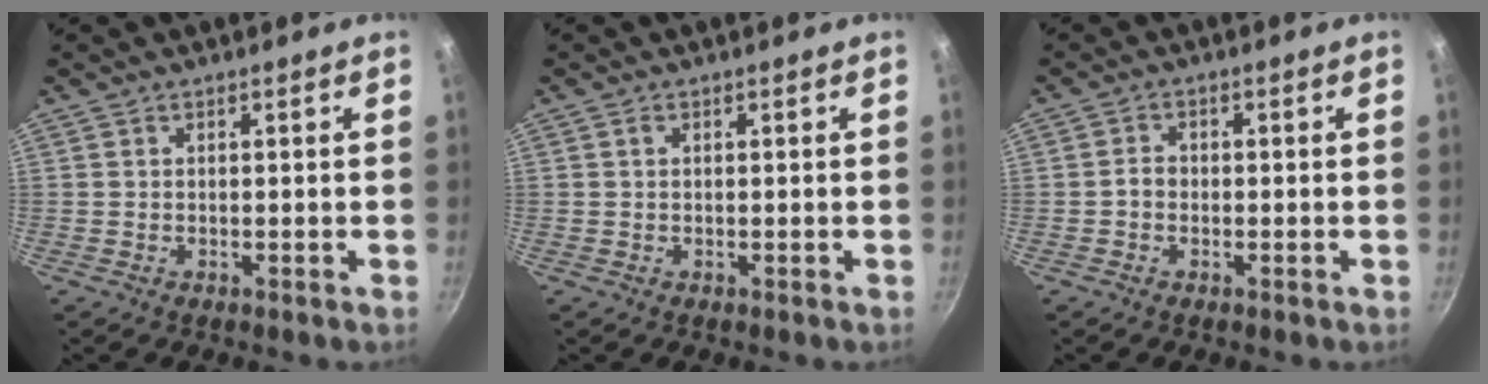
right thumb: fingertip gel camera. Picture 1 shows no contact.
{"total": 0.6, "force": [0.2, 0.4, 0.4], "torque": [-0.009, 0.003, 0.004]}
{"total": 1.6, "force": [-0.5, 1.4, 0.7], "torque": [-0.008, 0.010, -0.012]}